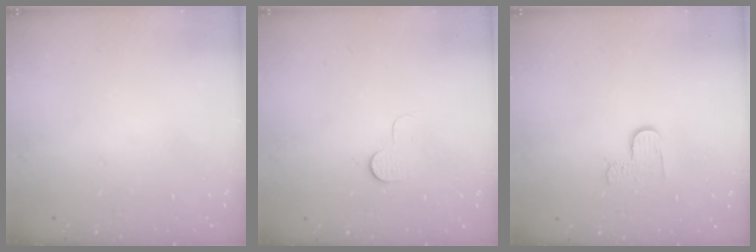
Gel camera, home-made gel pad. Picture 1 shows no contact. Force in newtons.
{"total": 5.3, "press": 5.3, "slide": 0.5}
{"total": 3.1, "press": 3.1, "slide": 0.4}